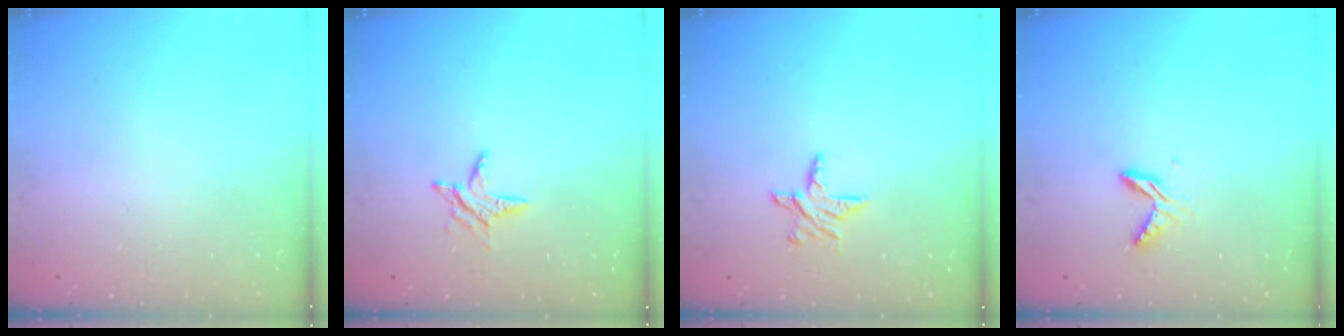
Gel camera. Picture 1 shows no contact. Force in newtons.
{"total": 5.8, "press": 5.7, "slide": 0.6}
{"total": 6.7, "press": 6.7, "slide": 0.3}
{"total": 6.4, "press": 6.4, "slide": 0.4}